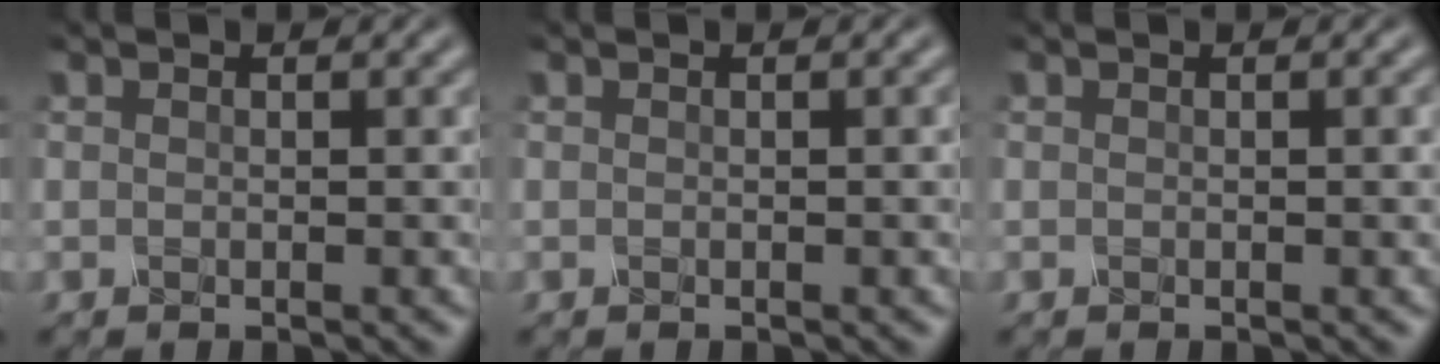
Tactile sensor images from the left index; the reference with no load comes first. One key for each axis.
{"total": 0.9, "fx": 0.0, "fy": 0.3, "fz": 0.9, "tx": -0.008, "ty": 0.002, "tz": -0.003}
{"total": 1.5, "fx": 0.1, "fy": 0.5, "fz": 1.4, "tx": -0.012, "ty": 0.003, "tz": -0.002}